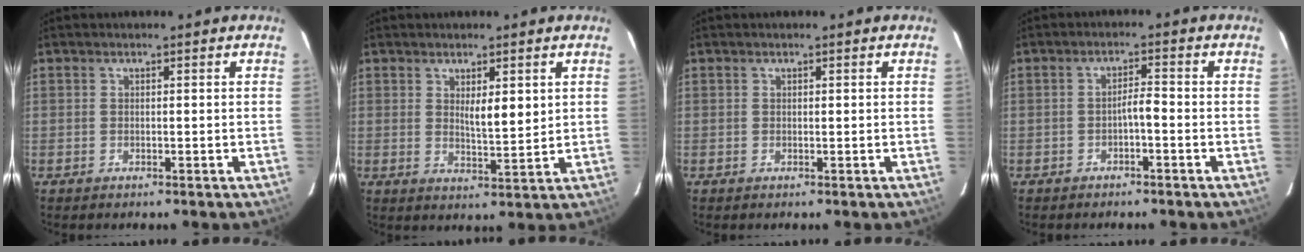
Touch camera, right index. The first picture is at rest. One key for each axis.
{"total": 4.5, "fx": 1.5, "fy": 1.0, "fz": 4.2, "tx": -0.070, "ty": -0.009, "tz": 0.028}
{"total": 0.0}
{"total": 2.2, "fx": -1.0, "fy": 0.3, "fz": 1.9, "tx": -0.028, "ty": 0.005, "tz": -0.019}